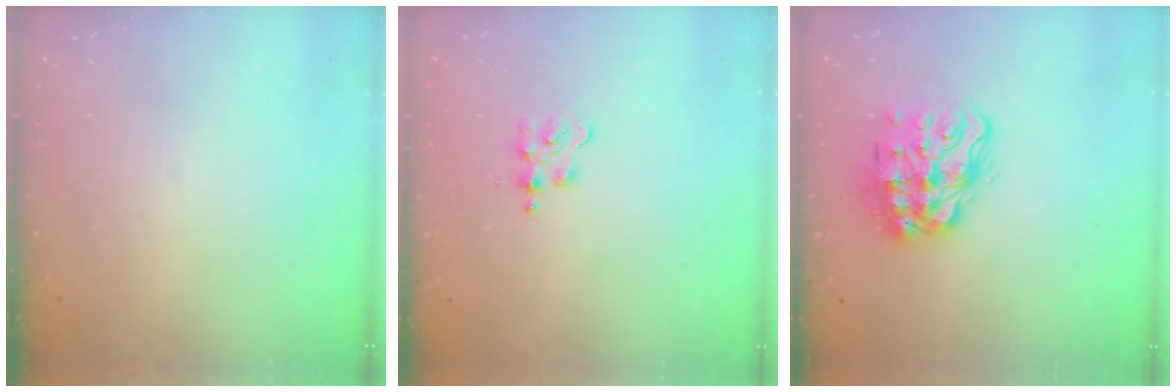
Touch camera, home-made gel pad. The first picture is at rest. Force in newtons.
{"total": 3.2, "press": 3.2, "slide": 0.5}
{"total": 14.8, "press": 14.8, "slide": 1.3}